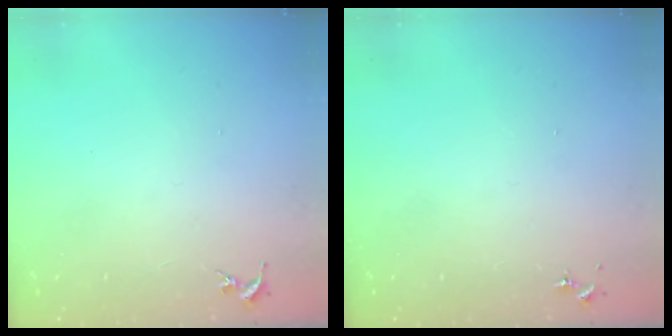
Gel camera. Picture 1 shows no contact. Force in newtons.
{"total": 0.0}